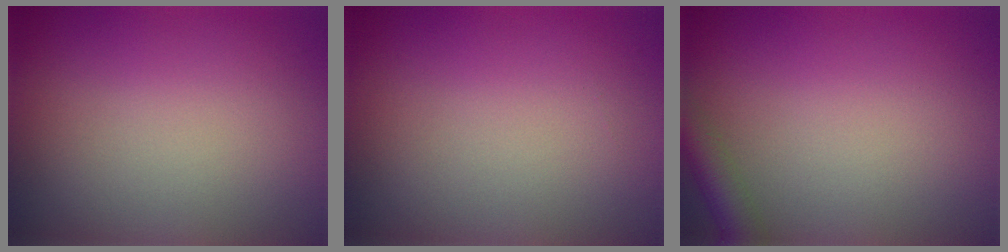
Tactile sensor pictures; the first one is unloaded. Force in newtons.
{"total": 0.0}
{"total": 2.7, "press": 2.7, "slide": 0.1}